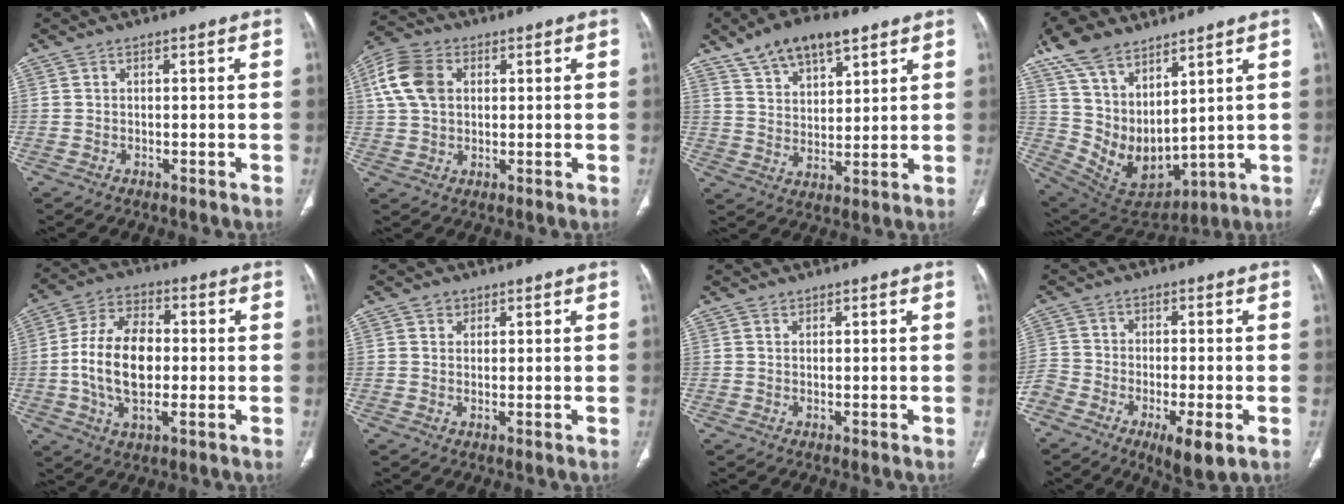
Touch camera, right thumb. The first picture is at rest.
{"total": 9.7, "force": [2.3, 6.9, 6.4], "torque": [-0.129, 0.013, 0.041]}
{"total": 12.6, "force": [8.2, 6.0, 7.5], "torque": [-0.100, -0.026, 0.145]}
{"total": 16.6, "force": [9.3, 9.2, 10.2], "torque": [-0.161, -0.034, 0.202]}
{"total": 14.0, "force": [-0.6, 7.8, 11.6], "torque": [-0.213, 0.015, -0.014]}
{"total": 2.0, "force": [1.0, 1.7, 0.4], "torque": [0.008, -0.004, 0.012]}
{"total": 0.6, "force": [0.4, 0.5, 0.1], "torque": [0.002, -0.002, 0.005]}
{"total": 11.5, "force": [-6.0, 4.4, 8.9], "torque": [-0.162, 0.007, -0.107]}